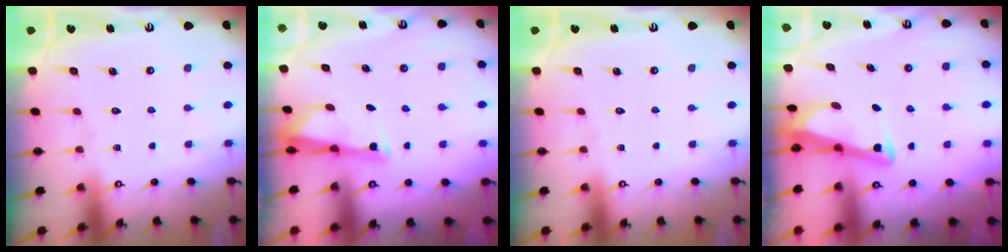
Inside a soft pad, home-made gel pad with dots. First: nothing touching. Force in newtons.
{"total": 2.9, "press": 2.9, "slide": 0.6}
{"total": 0.0}
{"total": 3.3, "press": 3.3, "slide": 0.3}